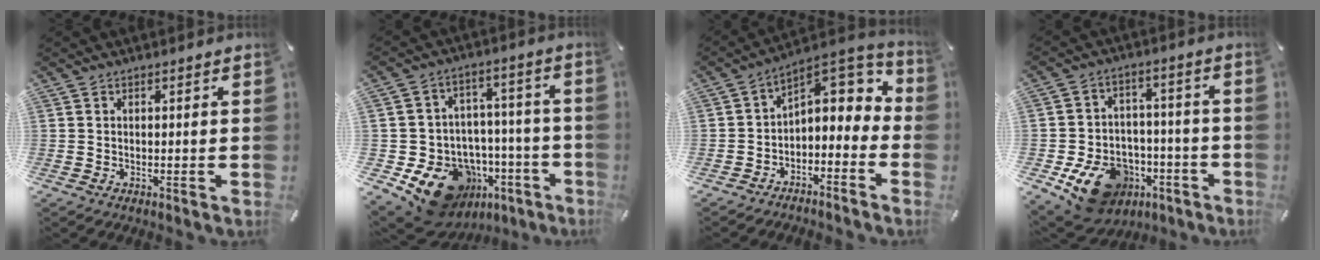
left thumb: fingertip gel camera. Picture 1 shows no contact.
{"total": 17.5, "force": [-9.5, 12.4, 8.0], "torque": [-0.124, 0.053, -0.137]}
{"total": 6.9, "force": [1.8, 4.8, 4.6], "torque": [-0.044, -0.030, 0.027]}
{"total": 15.2, "force": [-7.3, 11.2, 7.4], "torque": [-0.108, 0.049, -0.110]}